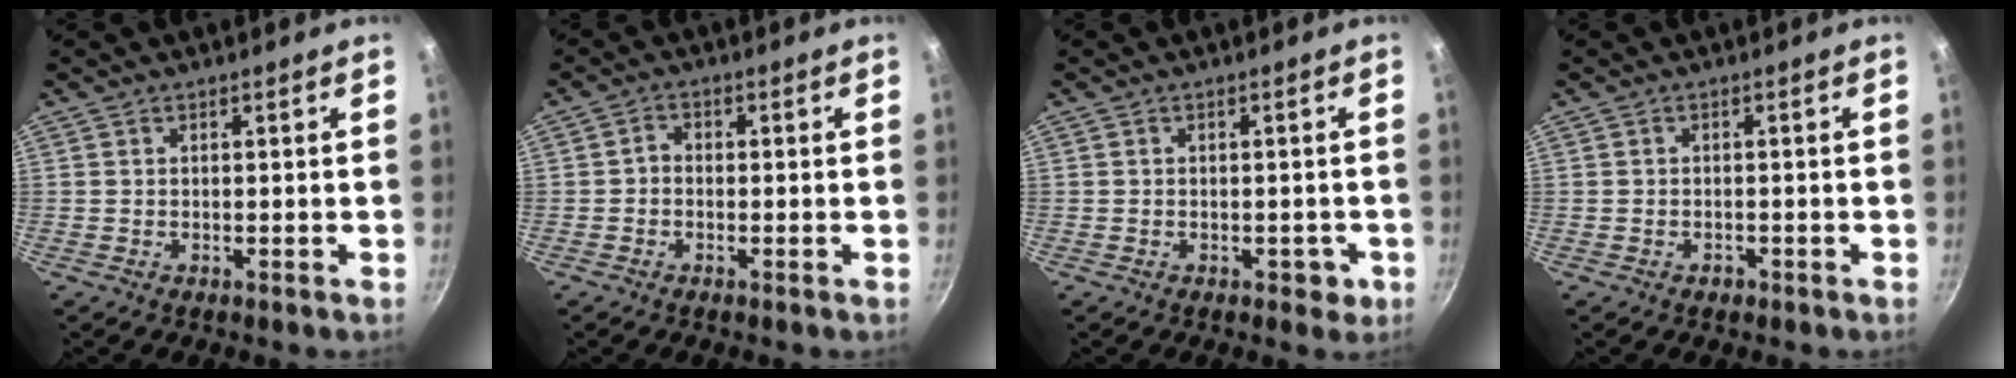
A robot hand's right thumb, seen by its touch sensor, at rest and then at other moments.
{"total": 1.9, "force": [-0.5, 1.5, 1.1], "torque": [-0.011, 0.008, -0.016]}
{"total": 2.5, "force": [-1.1, 1.7, 1.6], "torque": [-0.003, 0.005, -0.012]}
{"total": 1.1, "force": [-0.7, 0.8, 0.4], "torque": [-0.004, 0.003, -0.012]}